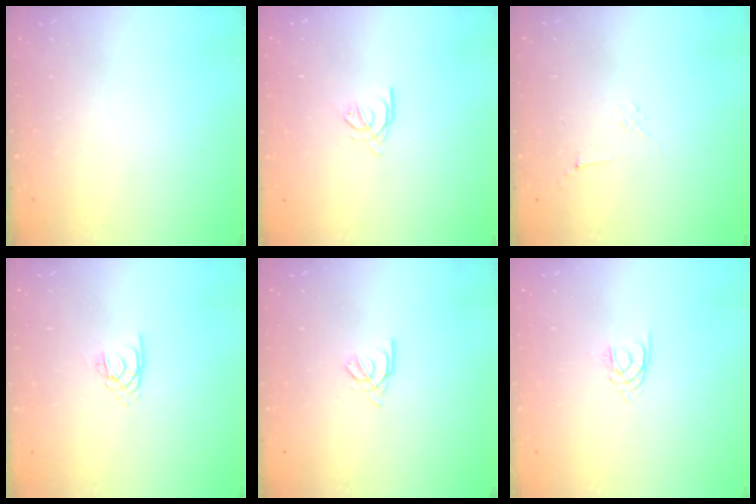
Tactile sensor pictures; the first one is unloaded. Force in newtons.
{"total": 2.6, "press": 2.6, "slide": 0.1}
{"total": 2.9, "press": 2.8, "slide": 0.8}
{"total": 1.9, "press": 1.8, "slide": 0.3}
{"total": 2.0, "press": 2.0, "slide": 0.4}
{"total": 2.1, "press": 2.0, "slide": 0.3}